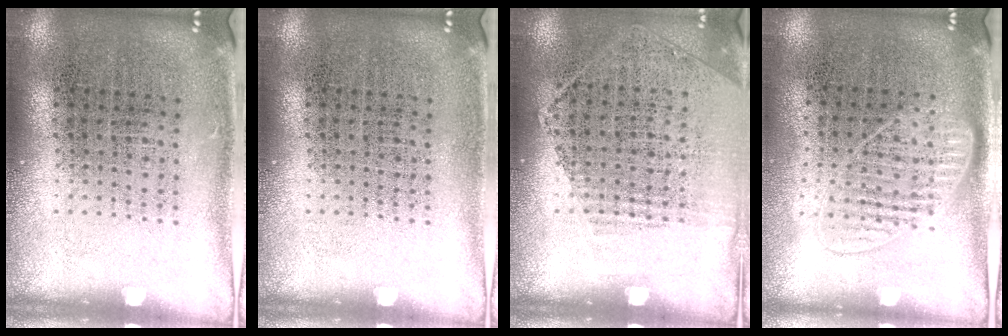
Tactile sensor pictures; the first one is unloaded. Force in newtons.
{"total": 0.0}
{"total": 1.2, "press": 1.0, "slide": 0.7}
{"total": 1.3, "press": 1.2, "slide": 0.6}